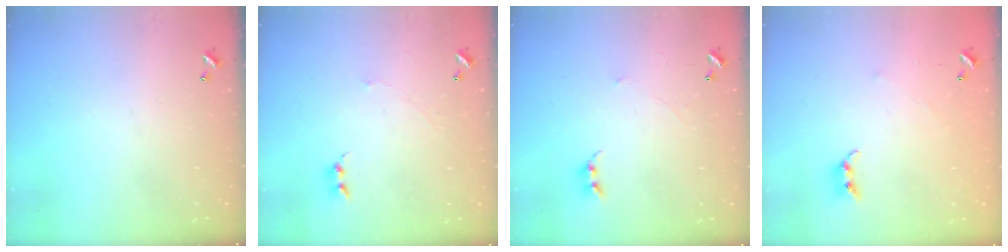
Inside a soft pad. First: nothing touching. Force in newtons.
{"total": 1.1, "press": 0.9, "slide": 0.6}
{"total": 0.9, "press": 0.8, "slide": 0.5}
{"total": 5.0, "press": 4.9, "slide": 0.2}